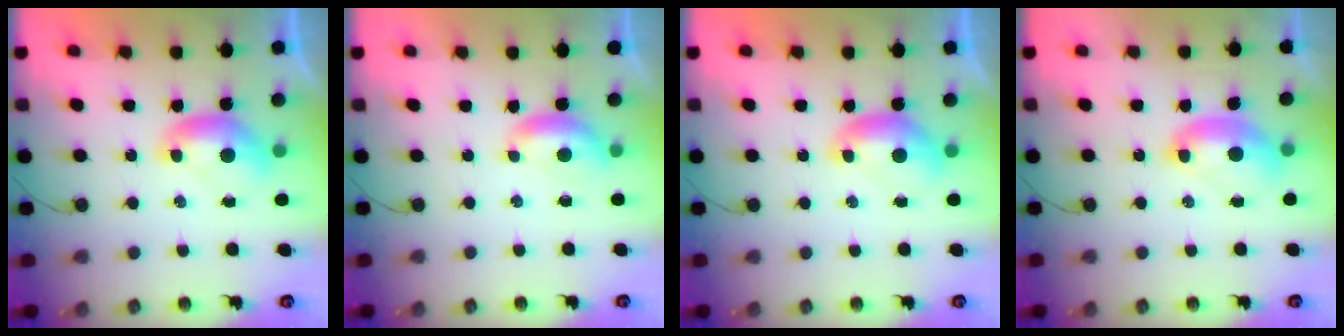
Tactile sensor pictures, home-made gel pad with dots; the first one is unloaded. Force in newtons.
{"total": 1.1, "press": 1.0, "slide": 0.5}
{"total": 0.0}
{"total": 2.9, "press": 2.9, "slide": 0.6}